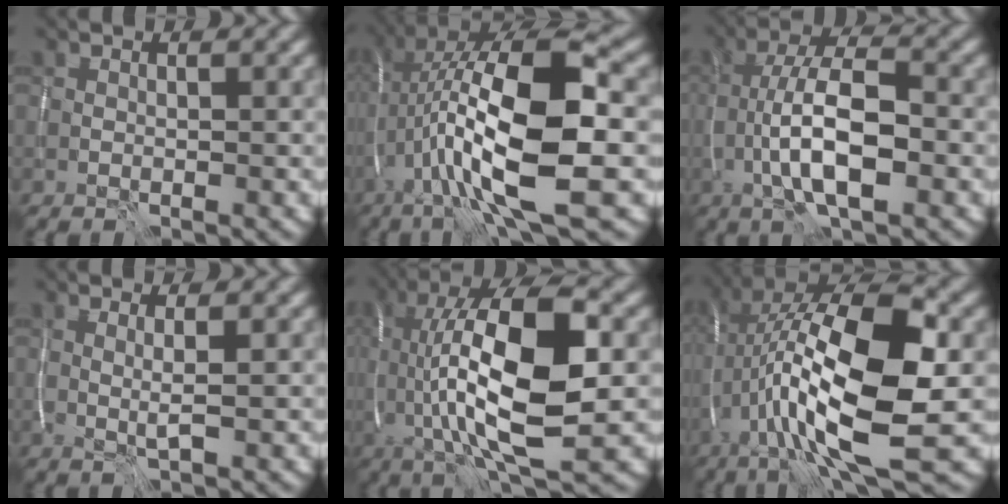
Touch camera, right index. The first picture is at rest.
{"total": 14.7, "force": [-2.2, 4.4, 13.9], "torque": [-0.254, 0.027, -0.039]}
{"total": 7.8, "force": [-2.2, 2.7, 7.0], "torque": [-0.123, 0.013, -0.045]}
{"total": 1.4, "force": [0.1, 0.1, 1.4], "torque": [-0.026, -0.006, 0.002]}
{"total": 14.1, "force": [0.2, 5.0, 13.2], "torque": [-0.228, 0.009, 0.000]}
{"total": 15.5, "force": [-1.9, 5.5, 14.4], "torque": [-0.267, 0.025, -0.034]}